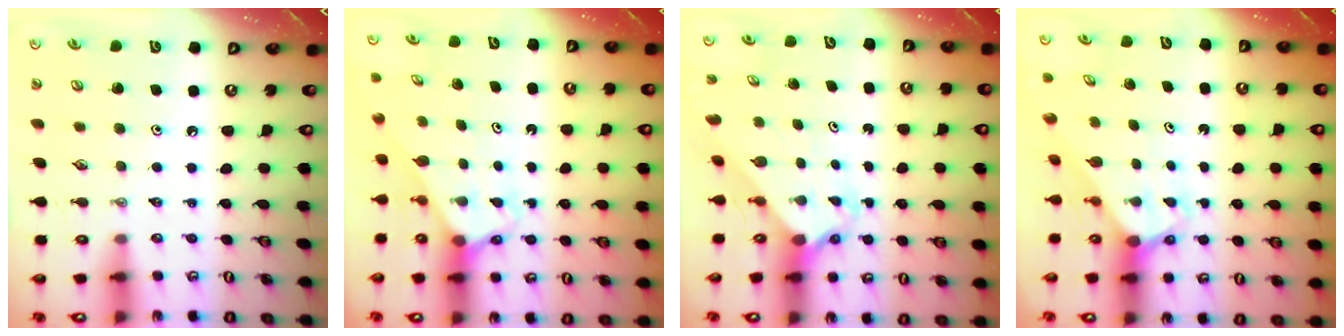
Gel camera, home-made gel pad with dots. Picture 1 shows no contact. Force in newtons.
{"total": 2.5, "press": 2.5, "slide": 0.2}
{"total": 2.1, "press": 2.1, "slide": 0.2}
{"total": 2.8, "press": 2.8, "slide": 0.2}